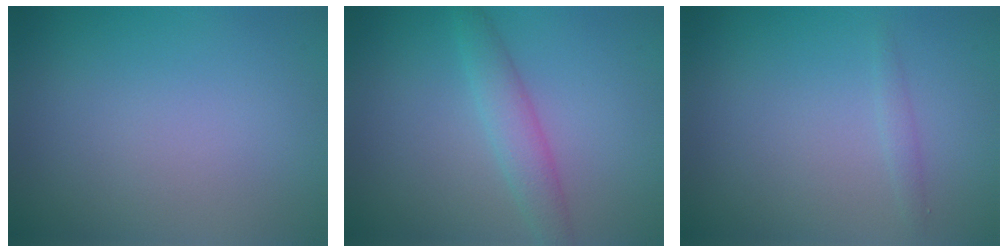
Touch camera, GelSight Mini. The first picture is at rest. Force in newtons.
{"total": 2.7, "press": 2.7, "slide": 0.1}
{"total": 0.8, "press": 0.8, "slide": 0.1}